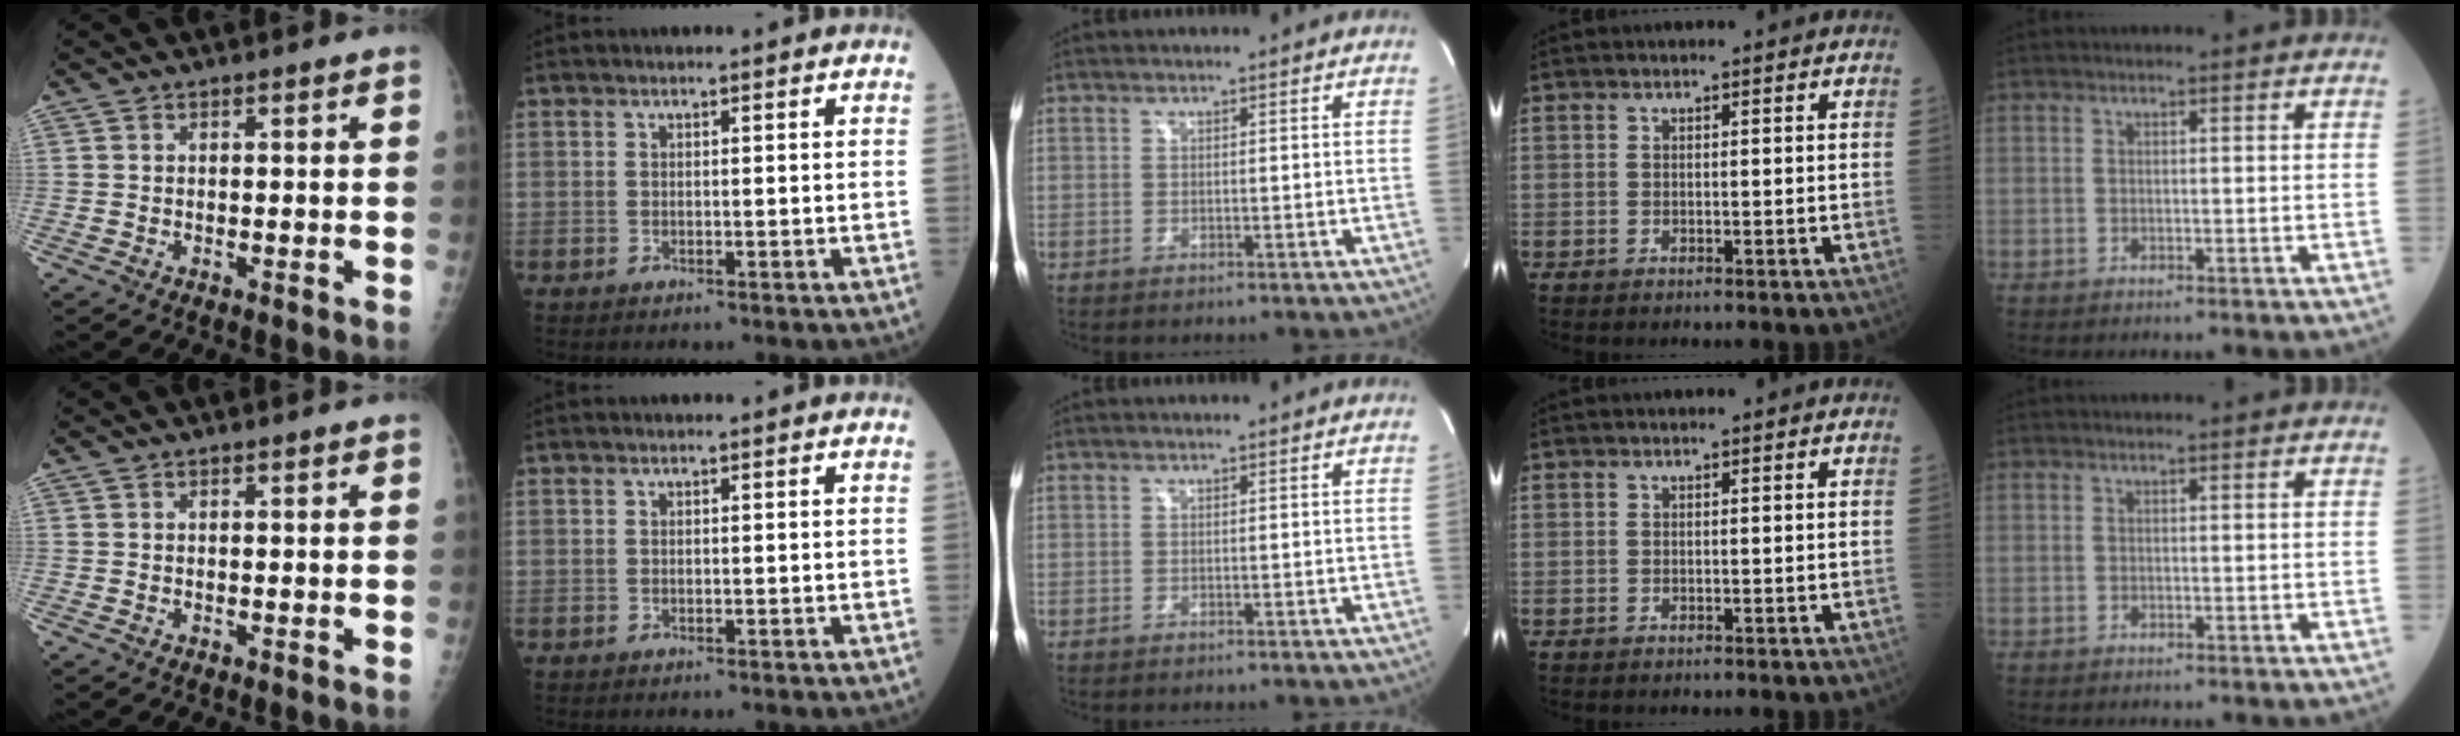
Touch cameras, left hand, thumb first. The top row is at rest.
{}